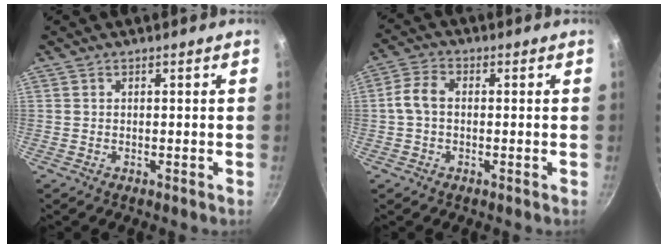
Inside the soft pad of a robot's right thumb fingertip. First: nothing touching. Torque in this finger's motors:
{"motor_torque": [-0.18, 0.22, 0.76, -0.17, 0.15]}